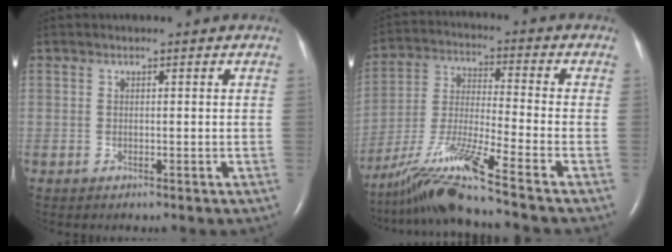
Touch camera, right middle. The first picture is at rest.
{"total": 11.1, "force": [-8.6, -2.2, 6.5], "torque": [-0.133, -0.031, -0.161]}